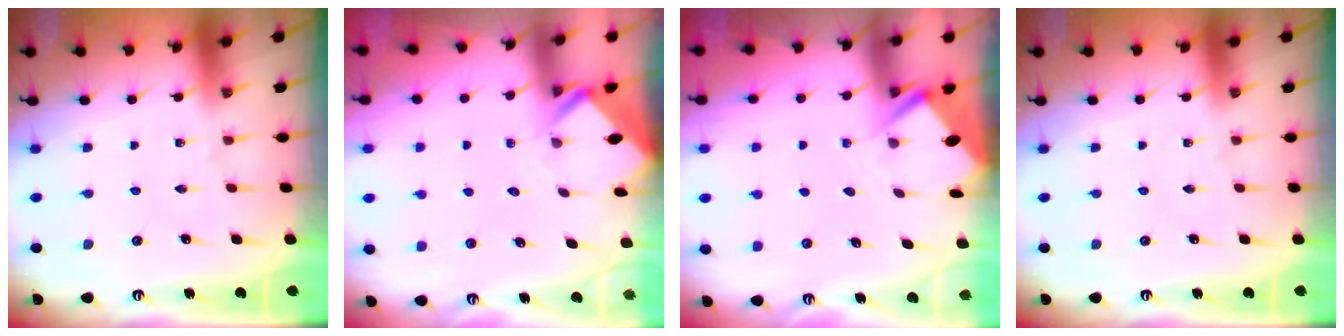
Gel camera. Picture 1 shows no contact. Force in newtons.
{"total": 2.8, "press": 2.8, "slide": 0.2}
{"total": 2.9, "press": 2.9, "slide": 0.3}
{"total": 0.0}